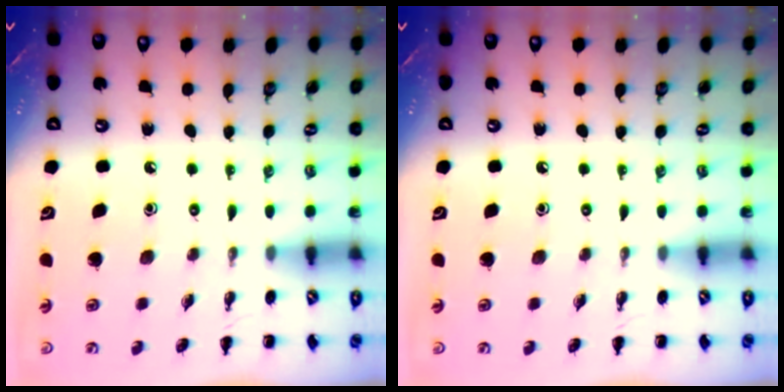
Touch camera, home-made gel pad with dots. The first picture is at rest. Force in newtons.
{"total": 0.0}